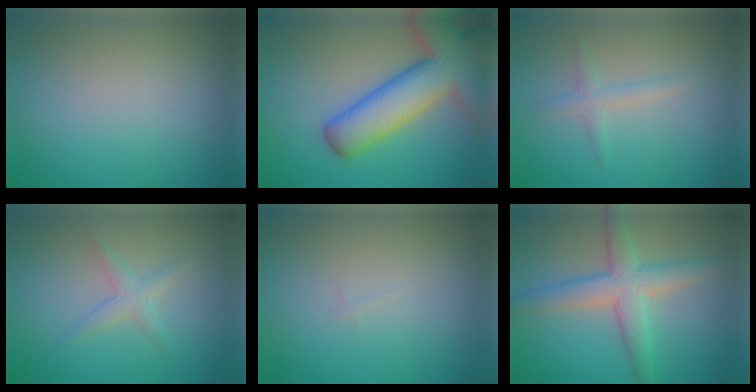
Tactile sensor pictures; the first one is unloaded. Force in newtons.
{"total": 11.0, "press": 11.0, "slide": 0.6}
{"total": 1.5, "press": 1.5, "slide": 0.0}
{"total": 1.6, "press": 1.6, "slide": 0.1}
{"total": 0.0}
{"total": 4.5, "press": 4.5, "slide": 0.1}